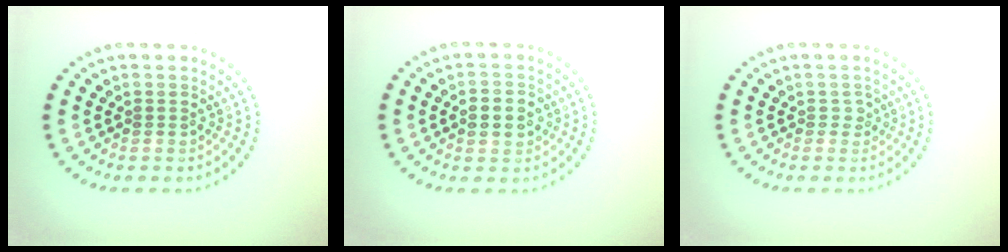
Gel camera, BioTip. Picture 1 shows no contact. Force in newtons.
{"total": 2.4, "press": 2.4, "slide": 0.2}
{"total": 0.8, "press": 0.6, "slide": 0.5}